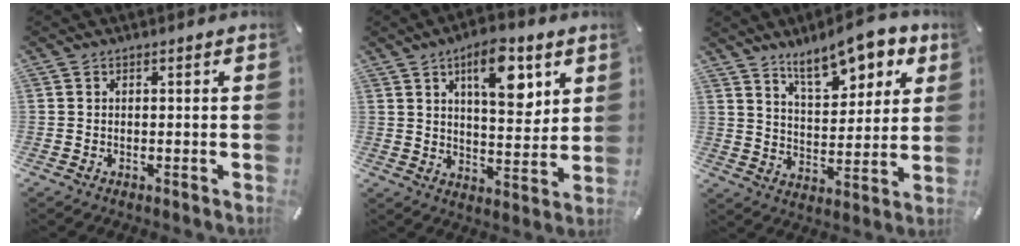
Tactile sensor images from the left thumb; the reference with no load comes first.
{"total": 12.8, "force": [6.6, 5.7, 9.4], "torque": [-0.129, -0.028, 0.109]}
{"total": 13.0, "force": [9.5, 5.5, 6.9], "torque": [-0.100, -0.051, 0.165]}